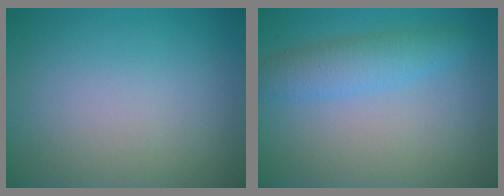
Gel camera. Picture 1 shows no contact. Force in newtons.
{"total": 3.3, "press": 3.3, "slide": 0.0}